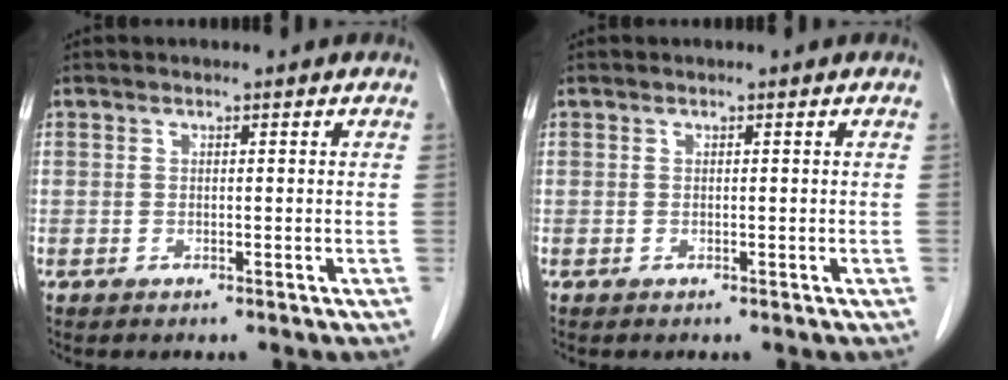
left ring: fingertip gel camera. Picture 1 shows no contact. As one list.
[{"total": 0.0}]